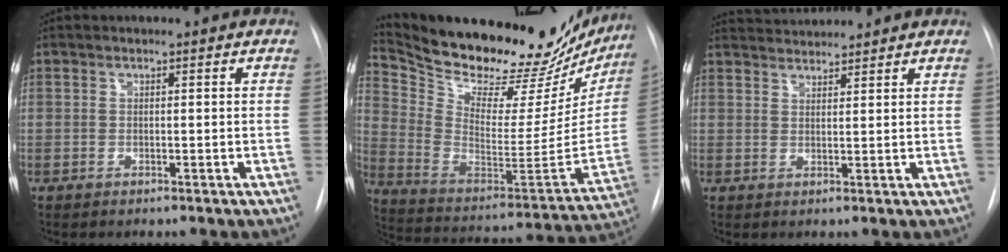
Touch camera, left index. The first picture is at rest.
{"total": 31.6, "force": [27.7, 9.5, 12.0], "torque": [-0.211, -0.067, 0.383]}
{"total": 4.7, "force": [4.7, -0.1, 0.6], "torque": [-0.017, 0.027, 0.080]}